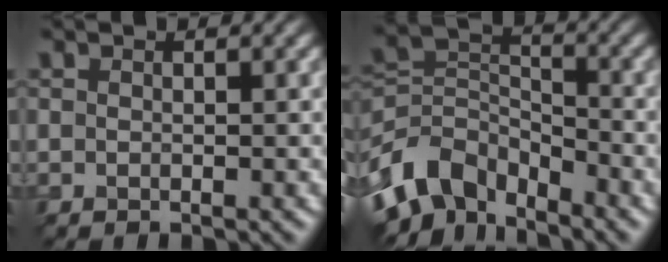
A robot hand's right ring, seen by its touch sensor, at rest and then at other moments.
{"total": 7.2, "force": [-4.3, 4.5, 3.5], "torque": [-0.067, 0.002, -0.097]}